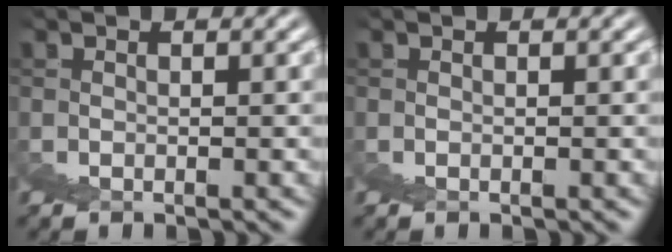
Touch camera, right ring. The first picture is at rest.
{"total": 0.0}